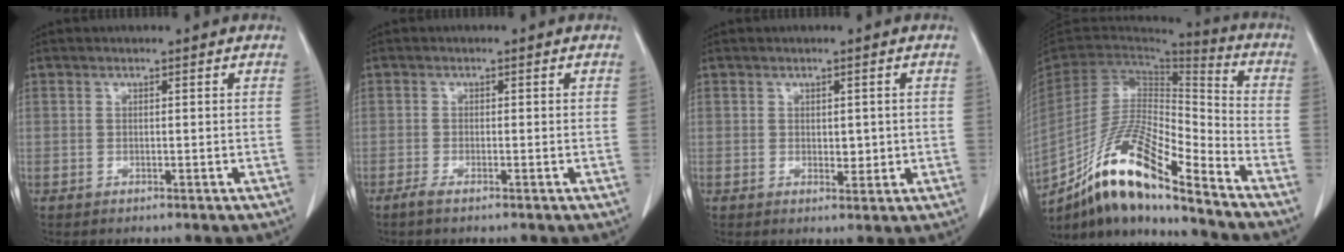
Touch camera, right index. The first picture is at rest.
{"total": 1.7, "force": [-1.2, 0.2, 1.2], "torque": [-0.027, -0.005, -0.025]}
{"total": 2.3, "force": [0.2, 1.4, 1.9], "torque": [-0.023, -0.005, 0.007]}
{"total": 18.0, "force": [-13.0, 2.4, 12.2], "torque": [-0.235, -0.008, -0.237]}